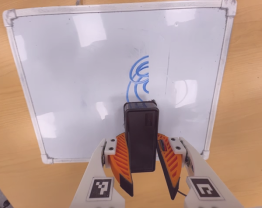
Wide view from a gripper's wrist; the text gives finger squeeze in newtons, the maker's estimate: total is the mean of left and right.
{"total": 8.9, "left": 9.7, "right": 8.1}